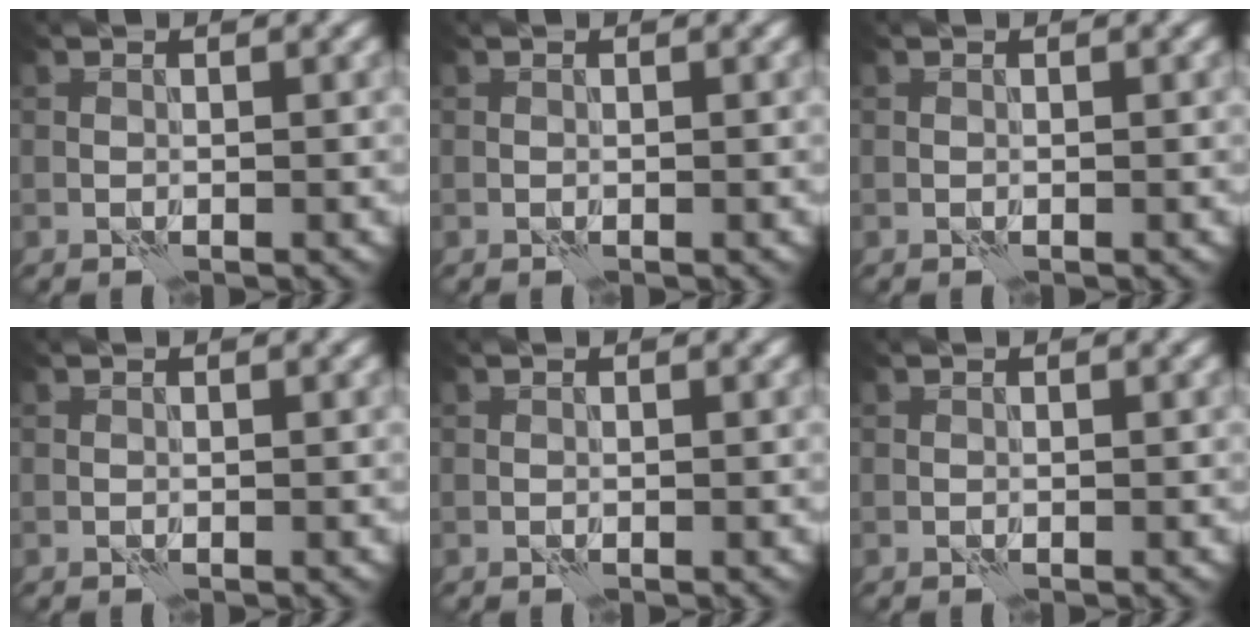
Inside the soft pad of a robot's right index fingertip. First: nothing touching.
{"total": 0.0}
{"total": 0.0}
{"total": 0.0}
{"total": 0.0}
{"total": 0.0}